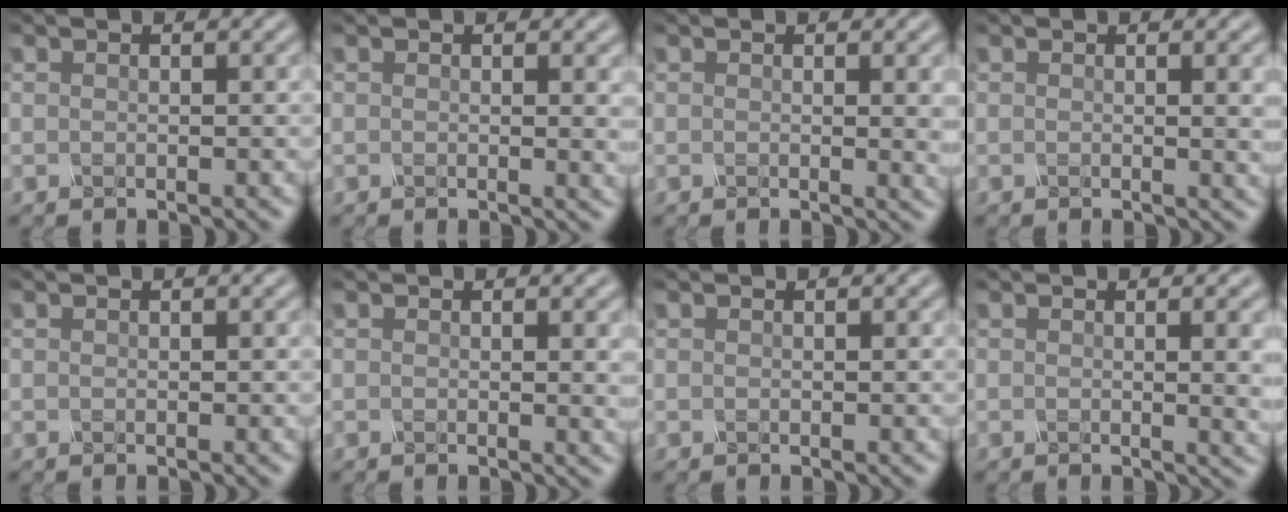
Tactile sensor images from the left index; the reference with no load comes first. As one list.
[{"total": 1.9, "force": [0.3, 0.6, 1.8], "torque": [-0.014, -0.002, -0.001]}, {"total": 2.9, "force": [0.3, 0.9, 2.7], "torque": [-0.024, -0.001, 0.001]}, {"total": 3.1, "force": [0.4, 1.0, 2.9], "torque": [-0.025, 0.002, 0.001]}, {"total": 0.0}, {"total": 2.2, "force": [0.3, 0.7, 2.1], "torque": [-0.017, -0.001, -0.001]}, {"total": 0.0}, {"total": 4.8, "force": [0.4, 1.9, 4.5], "torque": [-0.031, 0.003, 0.004]}]